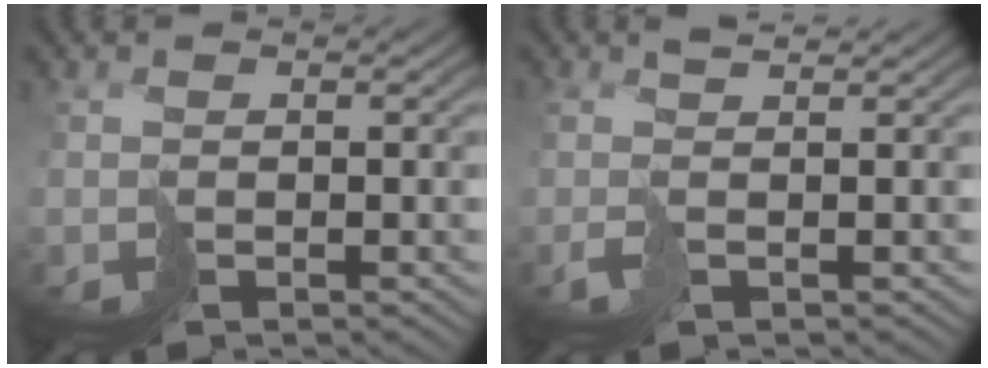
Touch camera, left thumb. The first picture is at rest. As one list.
[{"total": 2.7, "force": [0.4, 0.6, 2.6], "torque": [-0.043, 0.010, -0.001]}]